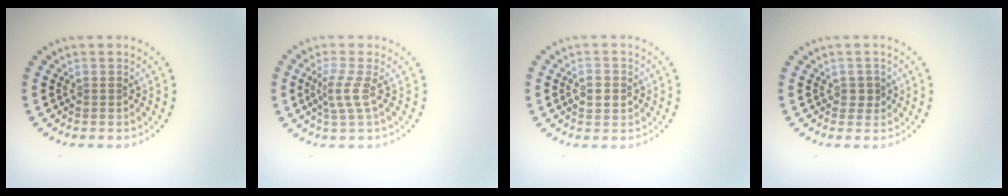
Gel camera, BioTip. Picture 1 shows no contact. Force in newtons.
{"total": 2.3, "press": 1.6, "slide": 1.7}
{"total": 2.5, "press": 2.5, "slide": 0.0}
{"total": 1.2, "press": 1.1, "slide": 0.4}